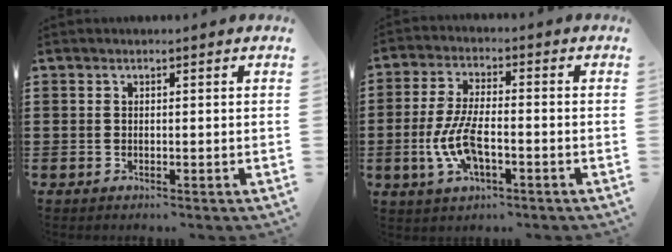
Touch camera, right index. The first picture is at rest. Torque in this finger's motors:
{"motor_torque": [2.14, 0.00, 0.62, 0.21]}